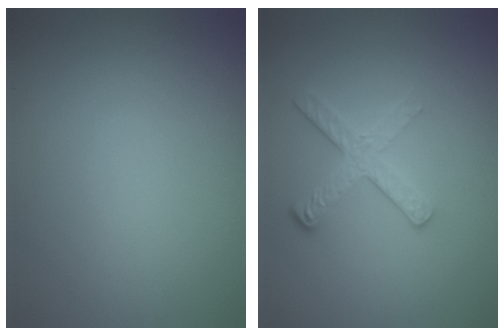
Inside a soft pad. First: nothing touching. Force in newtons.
{"total": 3.2, "press": 2.5, "slide": 2.0}